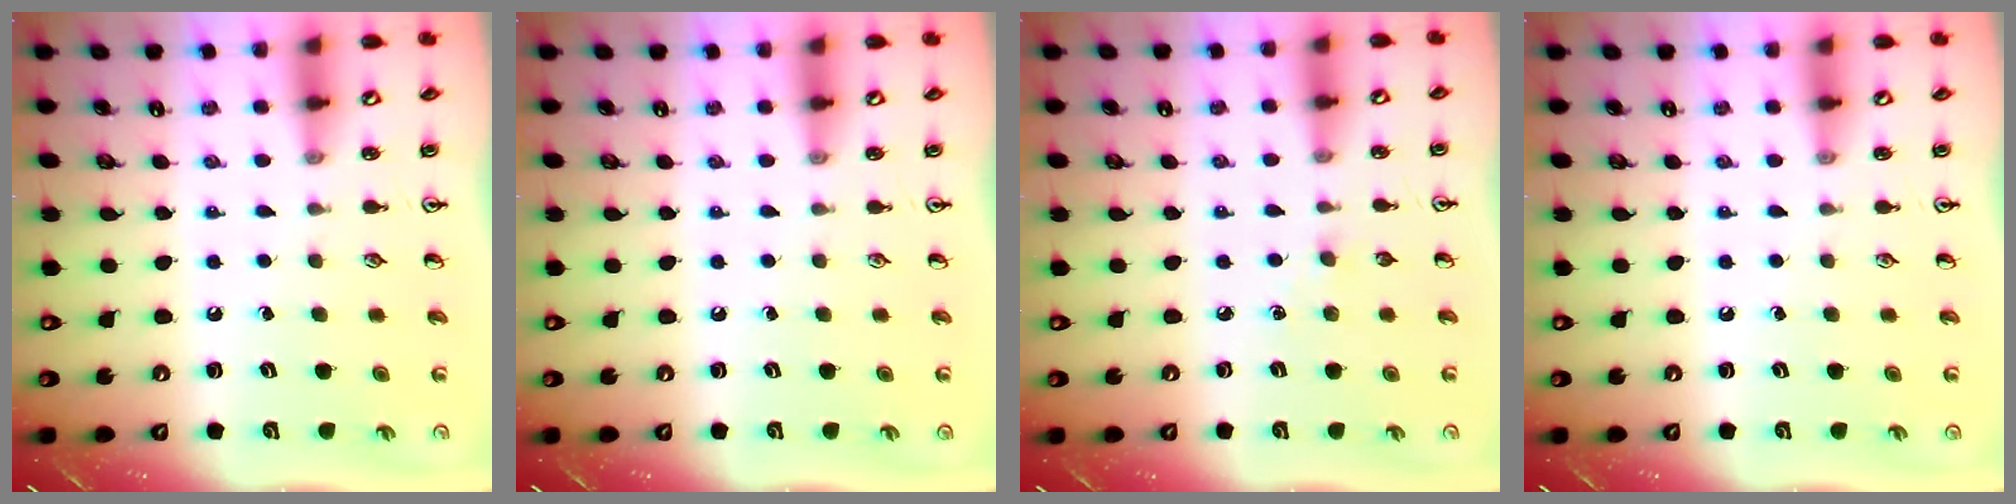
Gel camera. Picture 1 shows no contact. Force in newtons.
{"total": 0.0}
{"total": 2.9, "press": 2.9, "slide": 0.4}
{"total": 0.0}